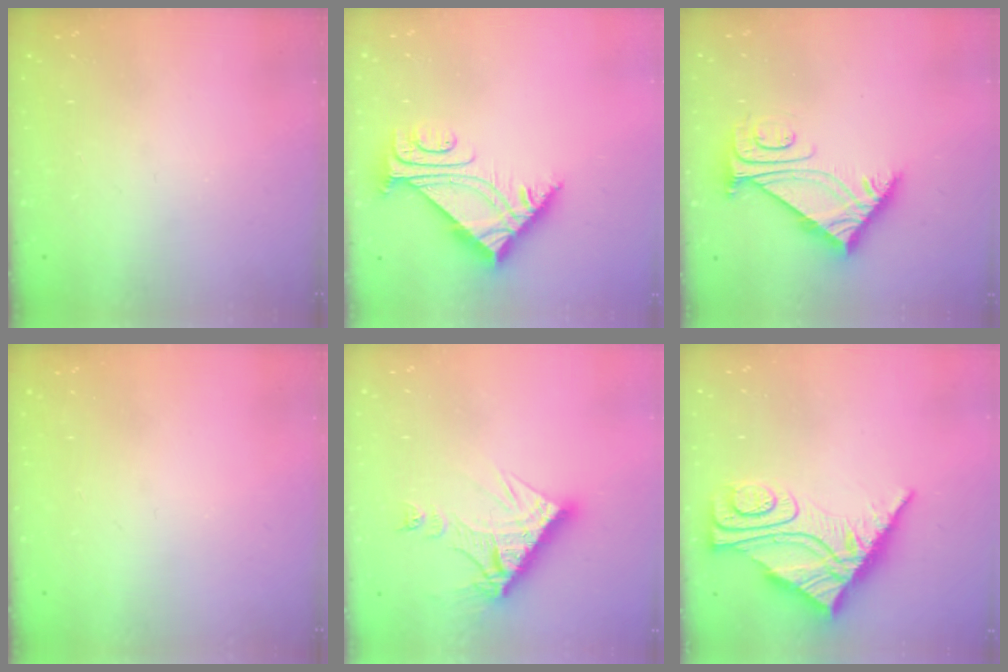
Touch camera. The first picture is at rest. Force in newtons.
{"total": 6.3, "press": 6.2, "slide": 0.9}
{"total": 8.0, "press": 8.0, "slide": 0.6}
{"total": 0.0}
{"total": 12.1, "press": 12.1, "slide": 1.2}
{"total": 12.3, "press": 12.2, "slide": 1.2}